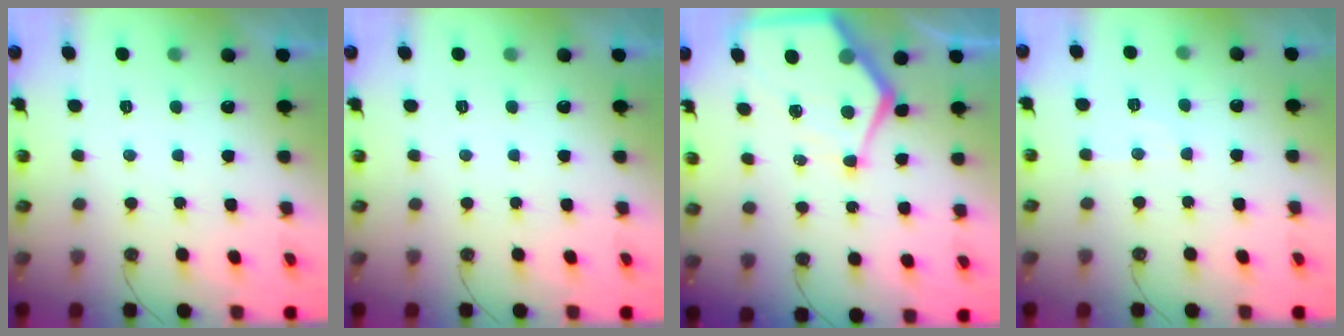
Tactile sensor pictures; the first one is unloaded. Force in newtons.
{"total": 0.0}
{"total": 15.3, "press": 15.3, "slide": 1.5}
{"total": 6.0, "press": 6.0, "slide": 0.7}